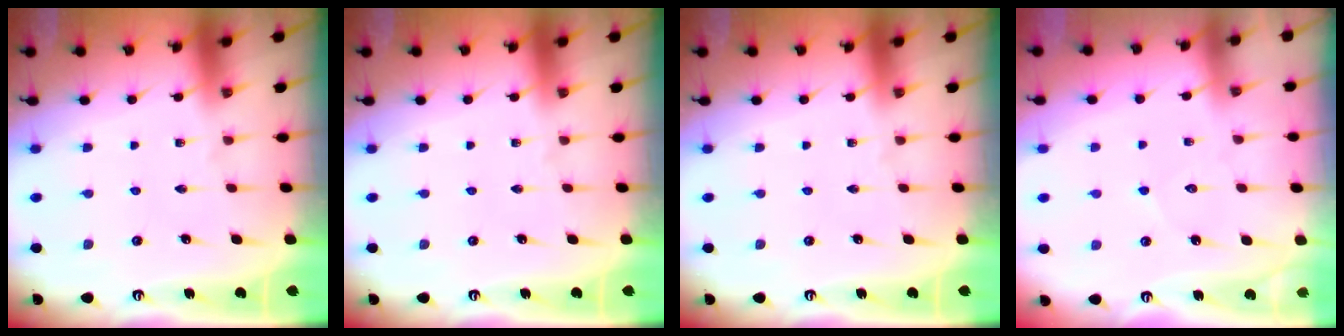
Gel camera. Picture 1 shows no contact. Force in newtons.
{"total": 0.0}
{"total": 0.0}
{"total": 3.6, "press": 3.6, "slide": 0.3}